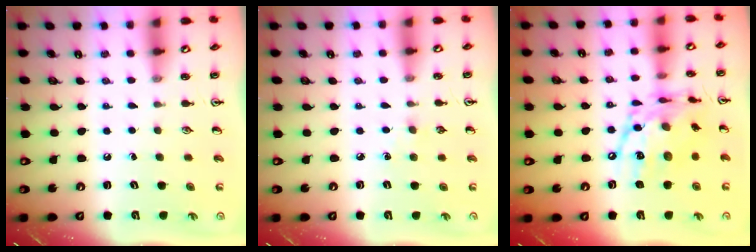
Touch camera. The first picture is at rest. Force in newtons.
{"total": 2.9, "press": 2.9, "slide": 0.5}
{"total": 16.0, "press": 15.9, "slide": 0.9}